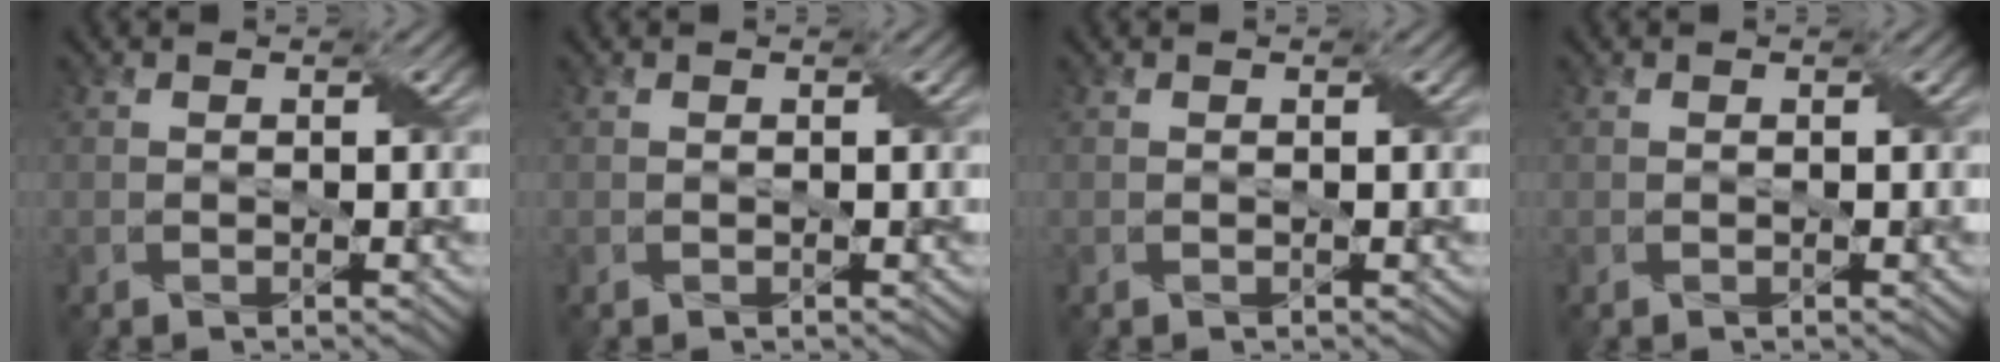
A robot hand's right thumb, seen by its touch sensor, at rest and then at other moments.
{"total": 0.0}
{"total": 0.0}
{"total": 0.0}